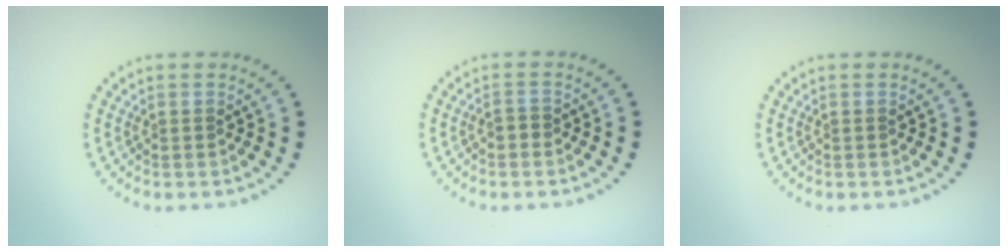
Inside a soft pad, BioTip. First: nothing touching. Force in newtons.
{"total": 0.9, "press": 0.8, "slide": 0.1}
{"total": 0.0}